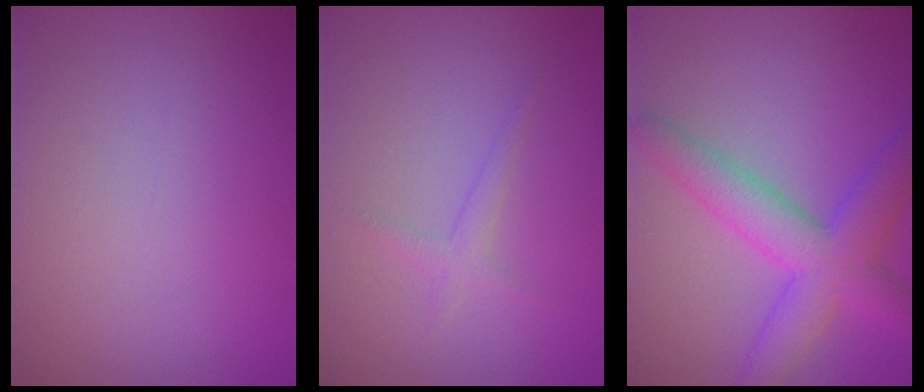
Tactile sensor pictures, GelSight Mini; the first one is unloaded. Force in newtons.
{"total": 1.2, "press": 1.2, "slide": 0.0}
{"total": 6.1, "press": 6.1, "slide": 0.1}